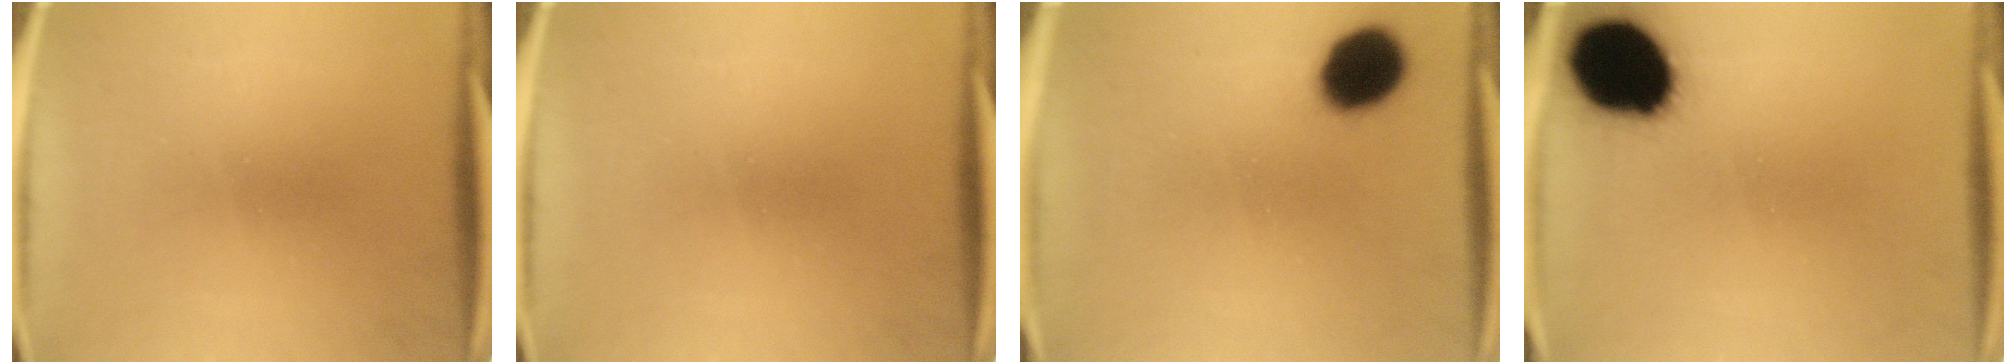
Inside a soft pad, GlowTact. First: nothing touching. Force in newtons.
{"total": 0.0}
{"total": 11.4}
{"total": 19.5}